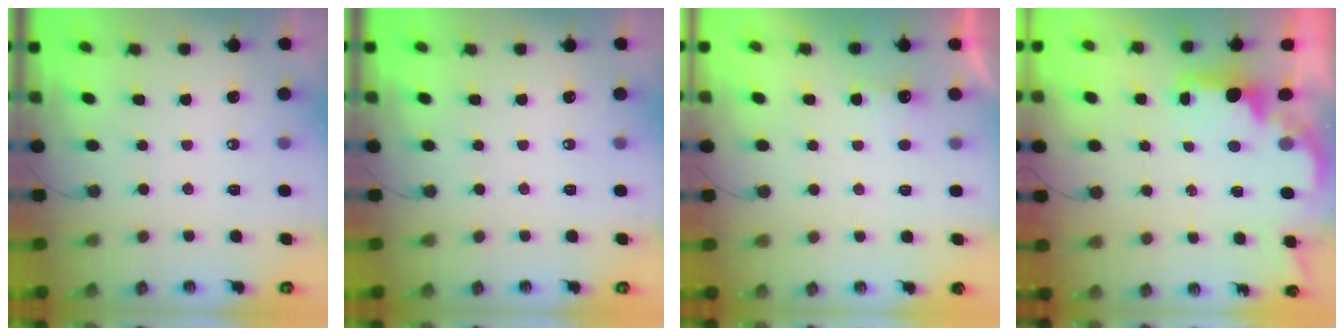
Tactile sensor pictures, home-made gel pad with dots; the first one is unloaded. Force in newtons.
{"total": 0.0}
{"total": 2.1, "press": 1.9, "slide": 0.9}
{"total": 2.2, "press": 2.1, "slide": 0.8}